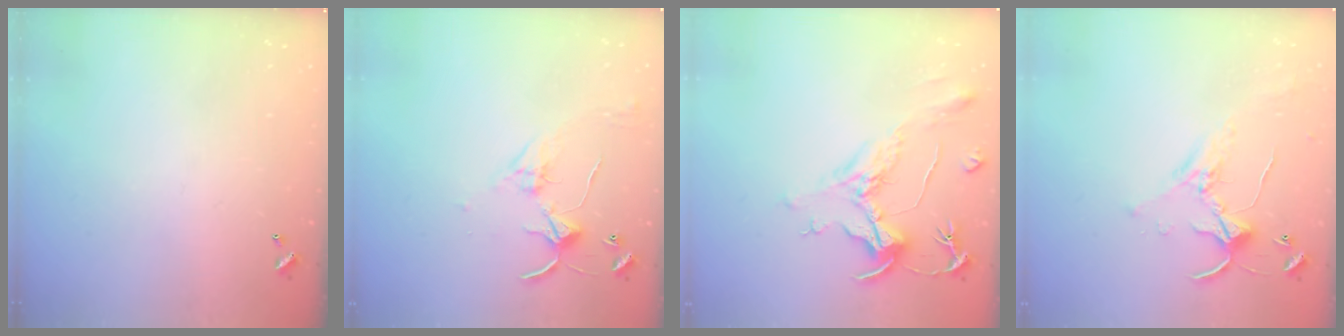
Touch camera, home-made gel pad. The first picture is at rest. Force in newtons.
{"total": 4.2, "press": 4.1, "slide": 0.5}
{"total": 2.1, "press": 1.6, "slide": 1.3}
{"total": 1.5, "press": 1.5, "slide": 0.3}